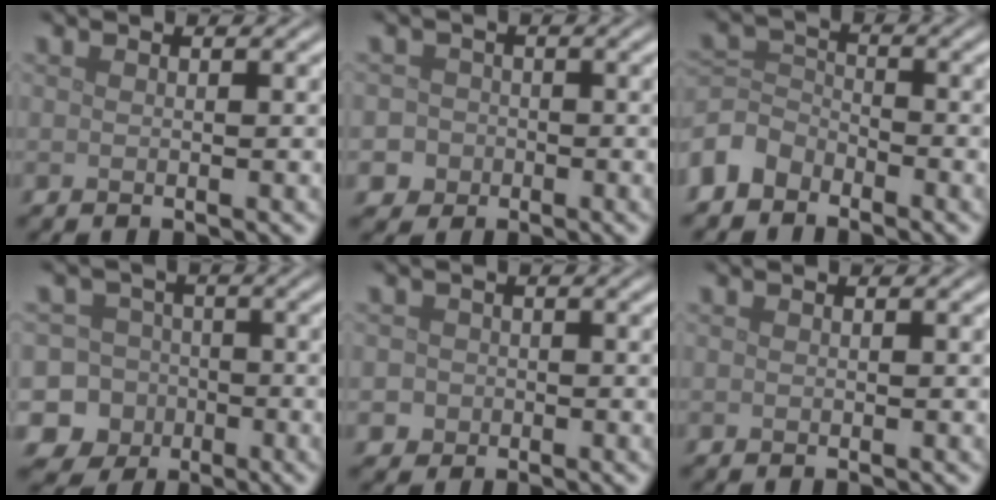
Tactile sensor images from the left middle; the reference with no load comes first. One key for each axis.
{"total": 3.8, "fx": -1.5, "fy": 3.5, "fz": 0.5, "tx": 0.015, "ty": 0.004, "tz": -0.044}
{"total": 3.5, "fx": -2.6, "fy": 2.1, "fz": 0.8, "tx": -0.017, "ty": 0.005, "tz": -0.067}
{"total": 12.1, "fx": -5.3, "fy": 10.8, "fz": 1.5, "tx": -0.048, "ty": -0.024, "tz": -0.103}
{"total": 1.8, "fx": -0.6, "fy": 1.7, "fz": 0.2, "tx": 0.009, "ty": 0.006, "tz": -0.012}
{"total": 0.0}